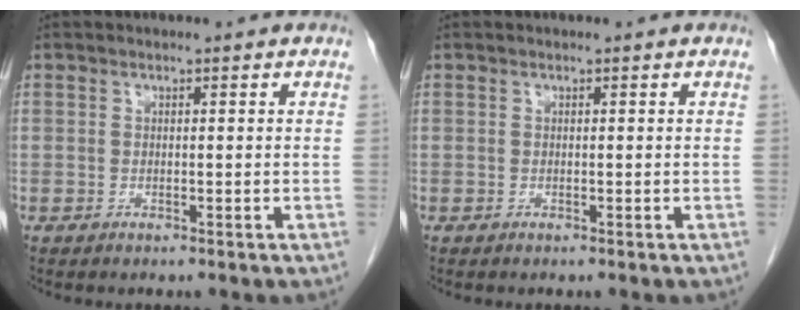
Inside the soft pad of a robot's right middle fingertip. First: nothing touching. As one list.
[{"total": 0.0}]